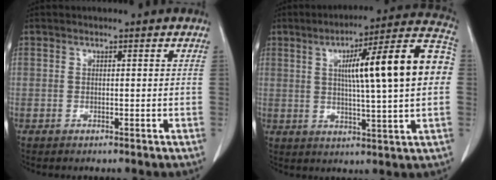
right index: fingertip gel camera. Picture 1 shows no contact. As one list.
[{"total": 18.7, "force": [2.6, 1.0, 18.5], "torque": [-0.264, 0.030, 0.029]}]